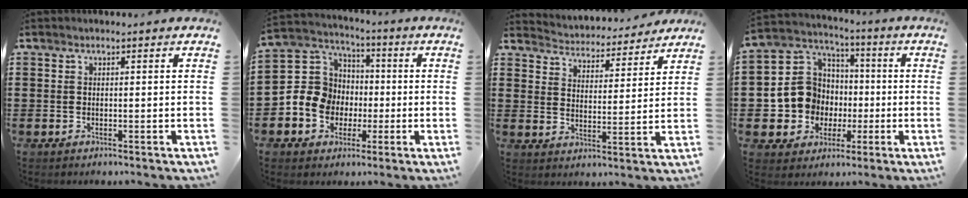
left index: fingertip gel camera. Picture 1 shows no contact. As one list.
[{"total": 9.0, "force": [-1.4, 8.5, 2.7], "torque": [-0.102, 0.013, -0.026]}, {"total": 3.9, "force": [3.9, 0.2, -0.2], "torque": [-0.020, -0.033, 0.062]}, {"total": 10.5, "force": [-0.9, 10.1, 2.8], "torque": [-0.112, 0.006, -0.009]}]